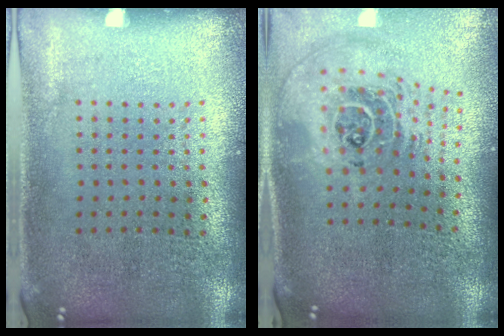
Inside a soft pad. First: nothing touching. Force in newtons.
{"total": 2.5, "press": 1.7, "slide": 1.8}